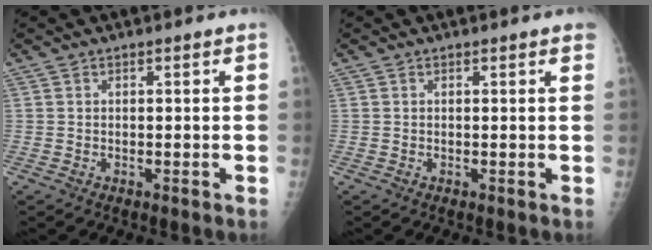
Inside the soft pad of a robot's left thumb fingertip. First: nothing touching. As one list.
[{"total": 1.5, "force": [1.1, 0.2, 1.0], "torque": [-0.008, 0.003, 0.009]}]